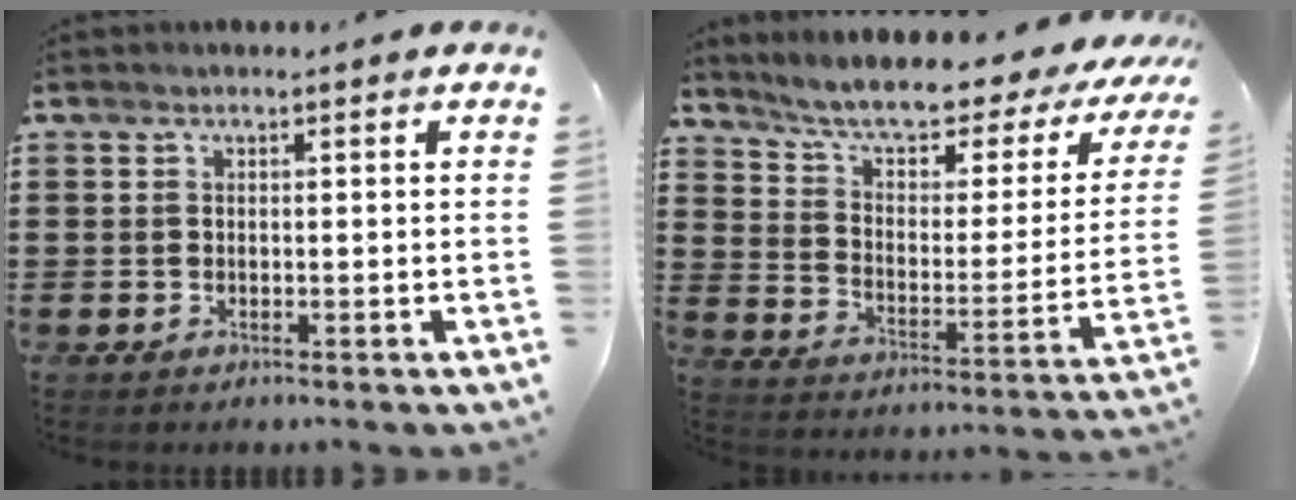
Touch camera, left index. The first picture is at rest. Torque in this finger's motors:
{"motor_torque": [2.14, 0.00, 1.05, 0.21]}